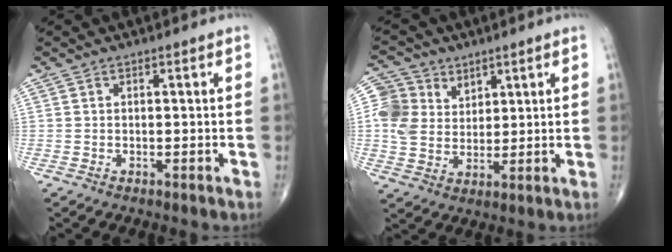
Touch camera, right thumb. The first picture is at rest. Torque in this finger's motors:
{"motor_torque": [-0.08, 0.19, 0.28, 0.26, 0.01]}